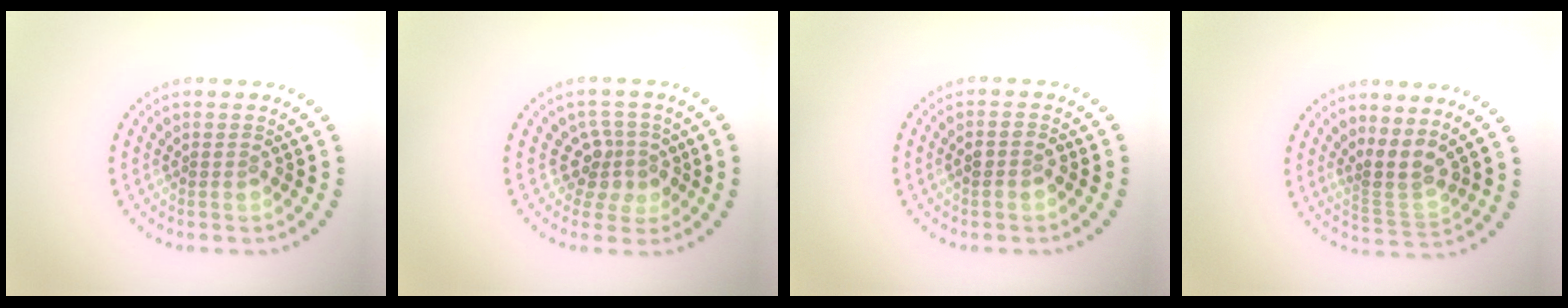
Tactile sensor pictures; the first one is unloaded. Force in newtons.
{"total": 2.9, "press": 2.2, "slide": 1.9}
{"total": 1.5, "press": 1.4, "slide": 0.4}
{"total": 2.8, "press": 1.9, "slide": 2.0}